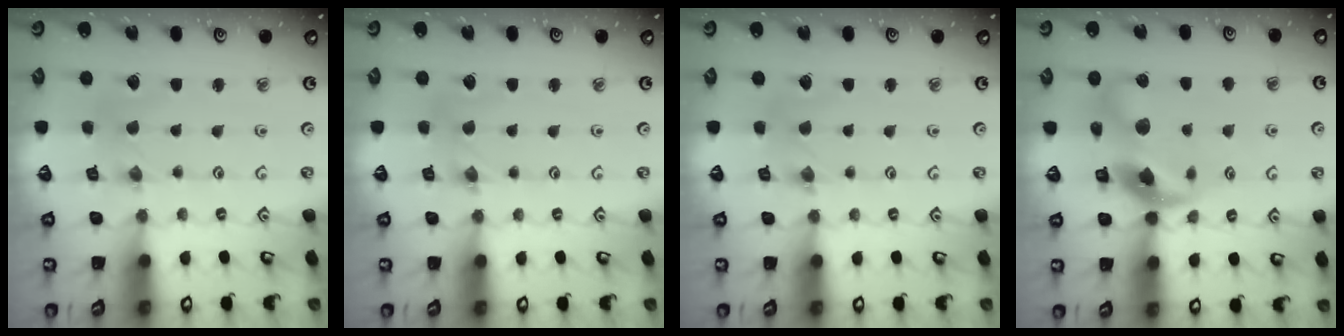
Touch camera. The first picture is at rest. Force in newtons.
{"total": 1.3, "press": 1.2, "slide": 0.2}
{"total": 1.4, "press": 1.3, "slide": 0.3}
{"total": 12.7, "press": 12.6, "slide": 1.9}